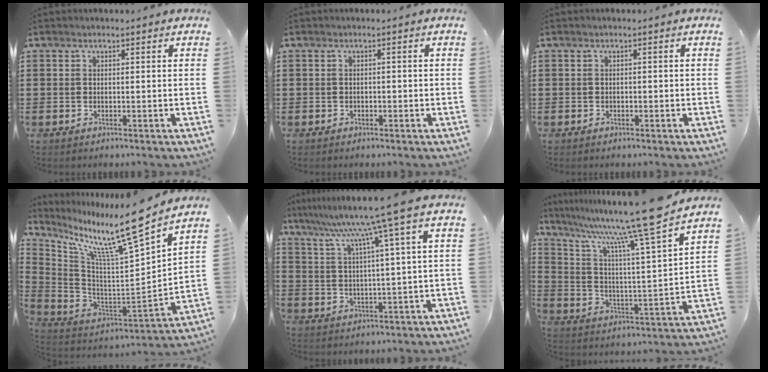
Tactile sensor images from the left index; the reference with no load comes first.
{"total": 0.7, "force": [-0.5, 0.4, 0.2], "torque": [-0.008, -0.001, -0.011]}
{"total": 0.6, "force": [-0.5, 0.3, 0.2], "torque": [-0.007, 0.000, -0.010]}
{"total": 12.3, "force": [9.9, 0.3, 7.3], "torque": [-0.151, -0.086, 0.152]}
{"total": 9.3, "force": [5.9, -1.9, 6.9], "torque": [-0.154, -0.033, 0.091]}
{"total": 13.5, "force": [11.0, -0.7, 7.7], "torque": [-0.169, -0.075, 0.174]}